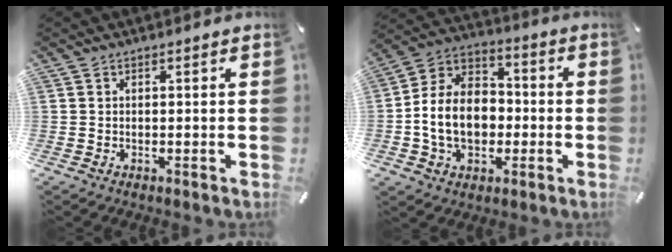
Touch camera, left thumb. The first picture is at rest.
{"total": 12.9, "force": [-2.5, 10.0, 7.7], "torque": [-0.193, 0.016, -0.047]}